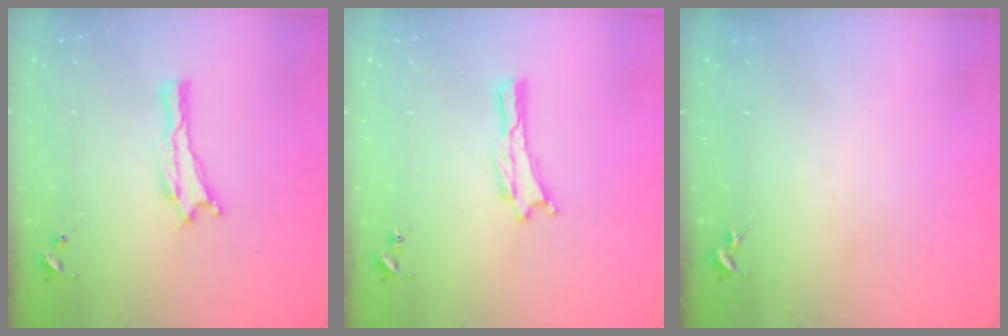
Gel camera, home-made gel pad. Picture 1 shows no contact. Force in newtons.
{"total": 0.0}
{"total": 0.0}